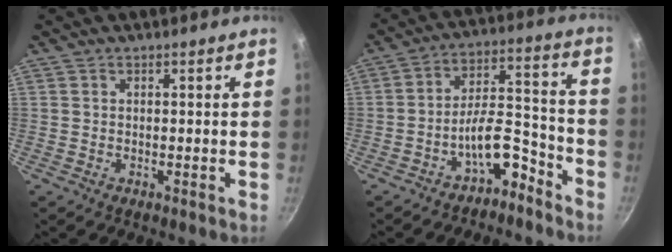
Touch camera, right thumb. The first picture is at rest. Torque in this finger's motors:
{"motor_torque": [4.71, 0.30, 1.45, -1.32, 0.26]}